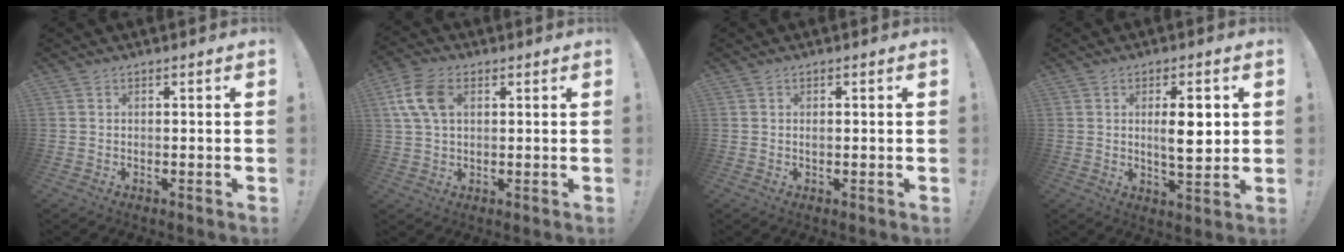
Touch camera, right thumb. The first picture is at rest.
{"total": 10.2, "force": [2.8, 6.5, 7.4], "torque": [-0.152, 0.008, 0.056]}
{"total": 0.5, "force": [-0.1, 0.4, 0.4], "torque": [-0.015, 0.006, 0.000]}
{"total": 8.8, "force": [1.4, 2.8, 8.3], "torque": [-0.114, -0.008, 0.016]}